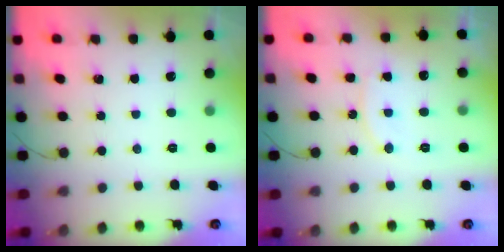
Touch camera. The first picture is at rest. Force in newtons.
{"total": 7.7, "press": 7.7, "slide": 0.3}